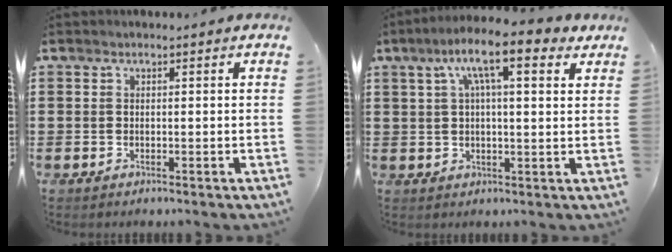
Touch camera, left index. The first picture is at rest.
{"total": 10.1, "force": [5.3, 2.4, 8.3], "torque": [-0.157, -0.001, 0.085]}